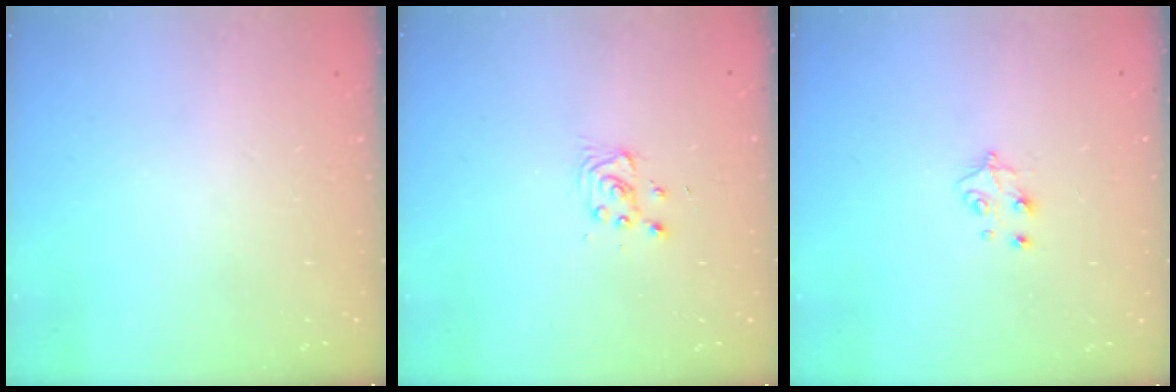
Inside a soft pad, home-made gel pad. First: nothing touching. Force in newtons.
{"total": 2.8, "press": 2.8, "slide": 0.4}
{"total": 5.3, "press": 5.2, "slide": 0.8}